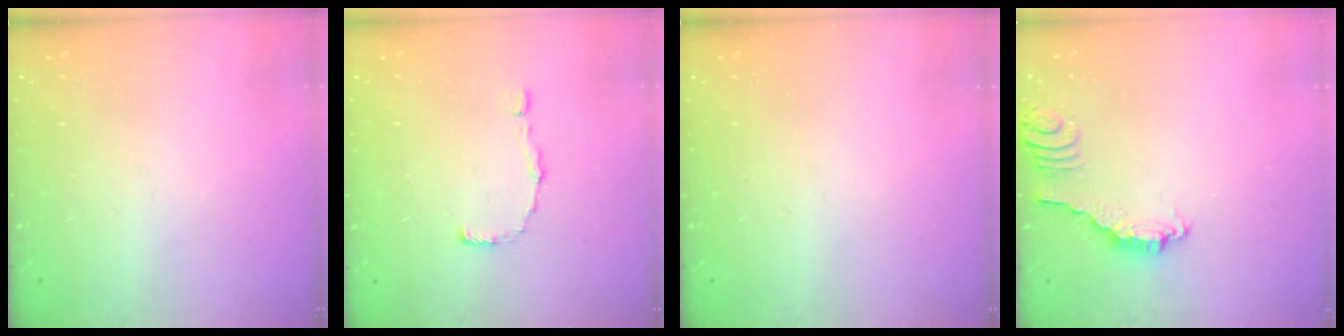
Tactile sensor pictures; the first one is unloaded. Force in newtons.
{"total": 2.0, "press": 2.0, "slide": 0.1}
{"total": 0.0}
{"total": 2.3, "press": 2.3, "slide": 0.1}